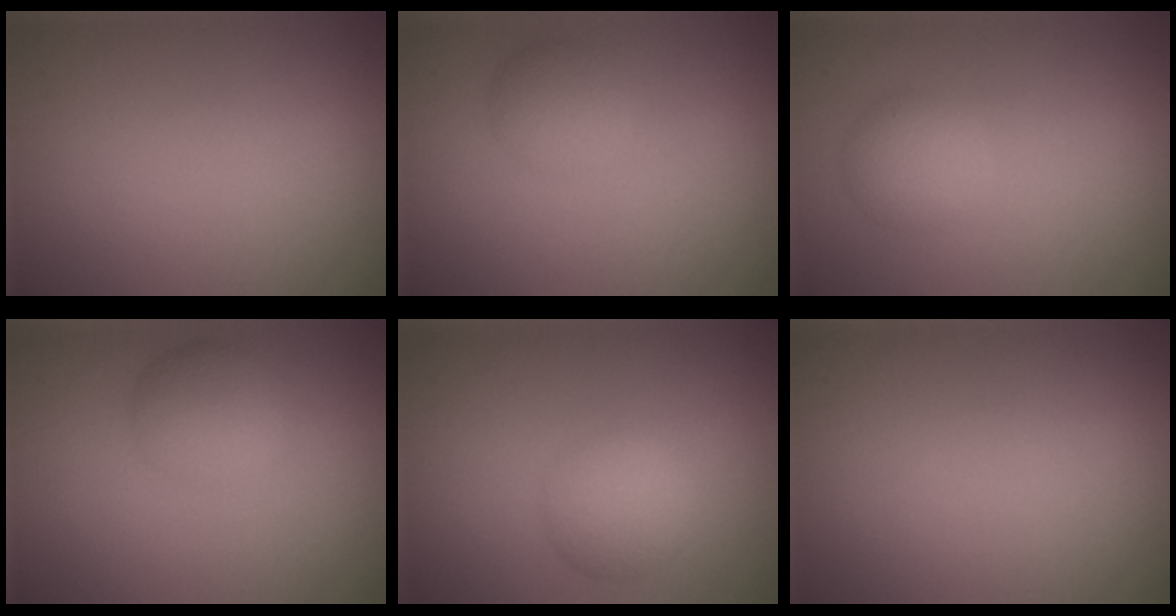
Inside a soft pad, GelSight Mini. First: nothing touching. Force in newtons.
{"total": 2.1, "press": 2.1, "slide": 0.2}
{"total": 2.4, "press": 2.4, "slide": 0.0}
{"total": 2.7, "press": 2.7, "slide": 0.1}
{"total": 3.1, "press": 3.1, "slide": 0.0}
{"total": 0.0}